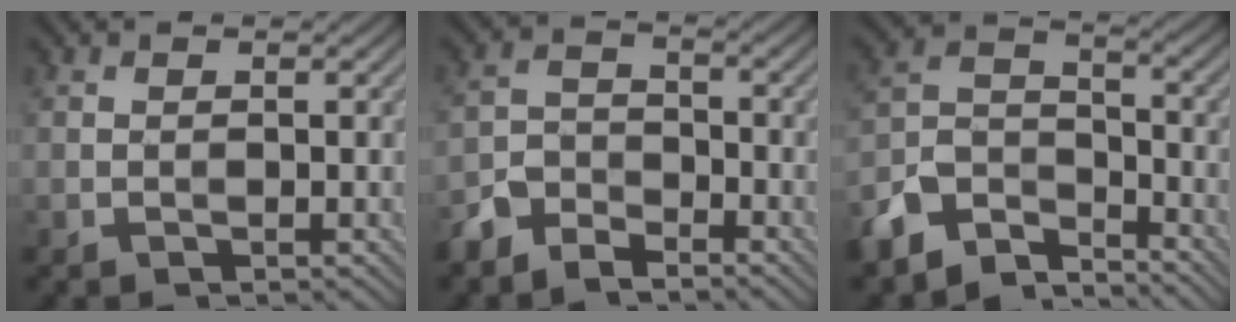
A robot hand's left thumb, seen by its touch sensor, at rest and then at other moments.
{"total": 4.9, "force": [-4.1, 2.2, 1.7], "torque": [-0.033, -0.003, -0.095]}
{"total": 9.1, "force": [-7.3, 4.2, 3.2], "torque": [-0.069, -0.005, -0.158]}